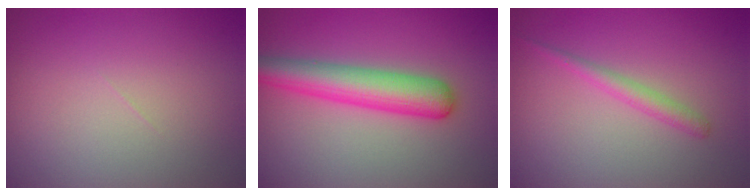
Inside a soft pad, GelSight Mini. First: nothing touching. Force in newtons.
{"total": 5.5, "press": 5.5, "slide": 0.2}
{"total": 1.5, "press": 1.5, "slide": 0.2}